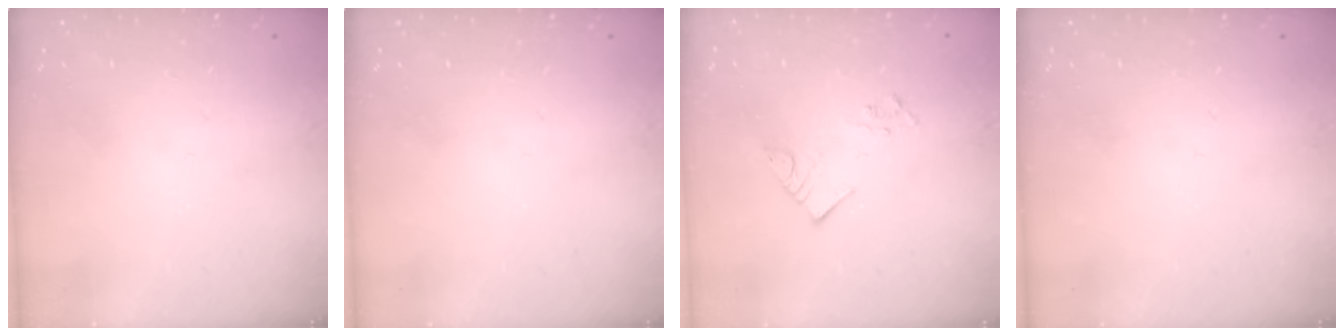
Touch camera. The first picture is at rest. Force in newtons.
{"total": 0.0}
{"total": 5.5, "press": 5.5, "slide": 0.4}
{"total": 0.0}